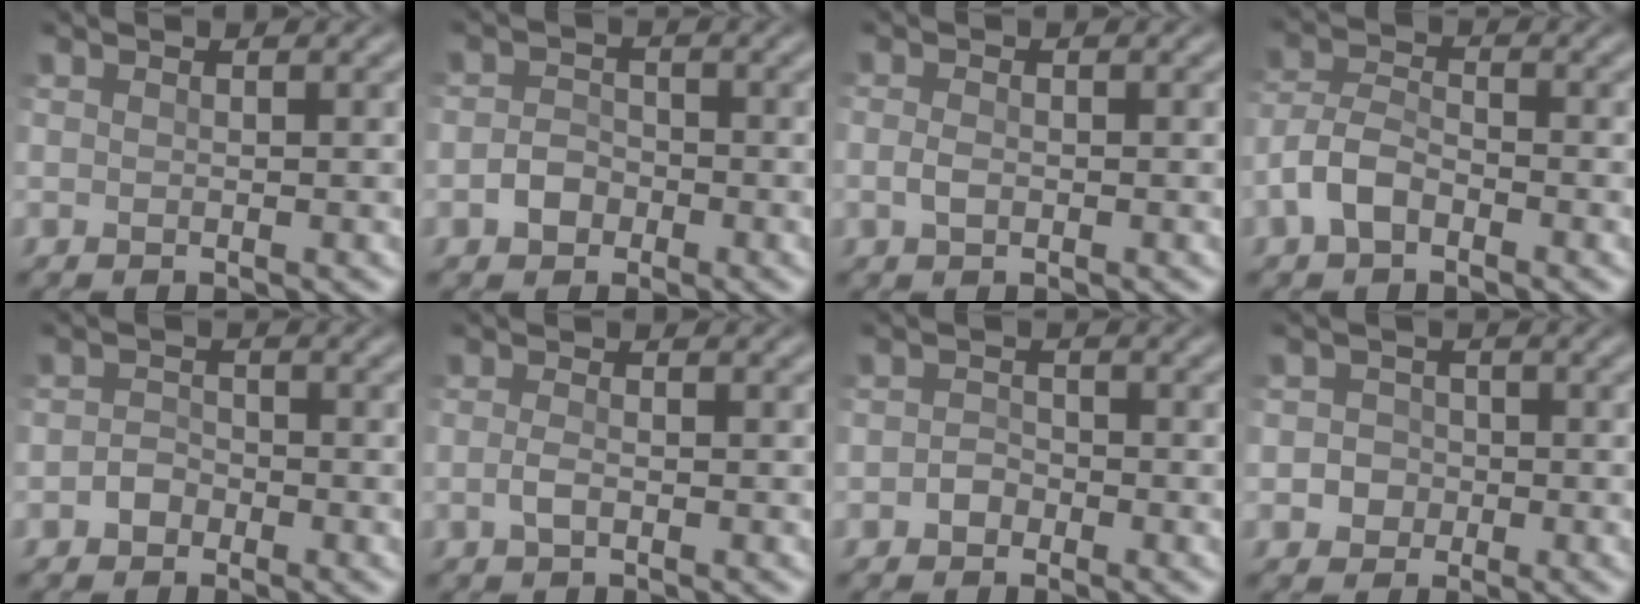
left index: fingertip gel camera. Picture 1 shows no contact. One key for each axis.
{"total": 1.7, "fx": -0.7, "fy": 1.4, "fz": 0.6, "tx": -0.010, "ty": 0.008, "tz": -0.017}
{"total": 1.0, "fx": -0.1, "fy": 0.6, "fz": 0.8, "tx": -0.019, "ty": 0.004, "tz": -0.005}
{"total": 3.0, "fx": -1.6, "fy": 1.6, "fz": 1.9, "tx": -0.040, "ty": 0.012, "tz": -0.044}
{"total": 1.3, "fx": -0.7, "fy": 1.0, "fz": 0.3, "tx": -0.004, "ty": 0.008, "tz": -0.016}
{"total": 1.0, "fx": -0.2, "fy": 0.4, "fz": 0.9, "tx": -0.025, "ty": 0.003, "tz": -0.007}
{"total": 1.1, "fx": -0.6, "fy": 0.9, "fz": 0.3, "tx": -0.004, "ty": 0.007, "tz": -0.012}
{"total": 2.3, "fx": -0.2, "fy": 2.2, "fz": 0.5, "tx": 0.019, "ty": 0.011, "tz": -0.022}